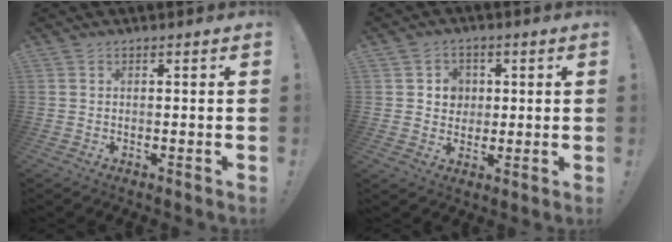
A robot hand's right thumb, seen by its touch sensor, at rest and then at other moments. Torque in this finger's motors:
{"motor_torque": [0.86, 0.85, 0.05, -0.07, 0.00]}